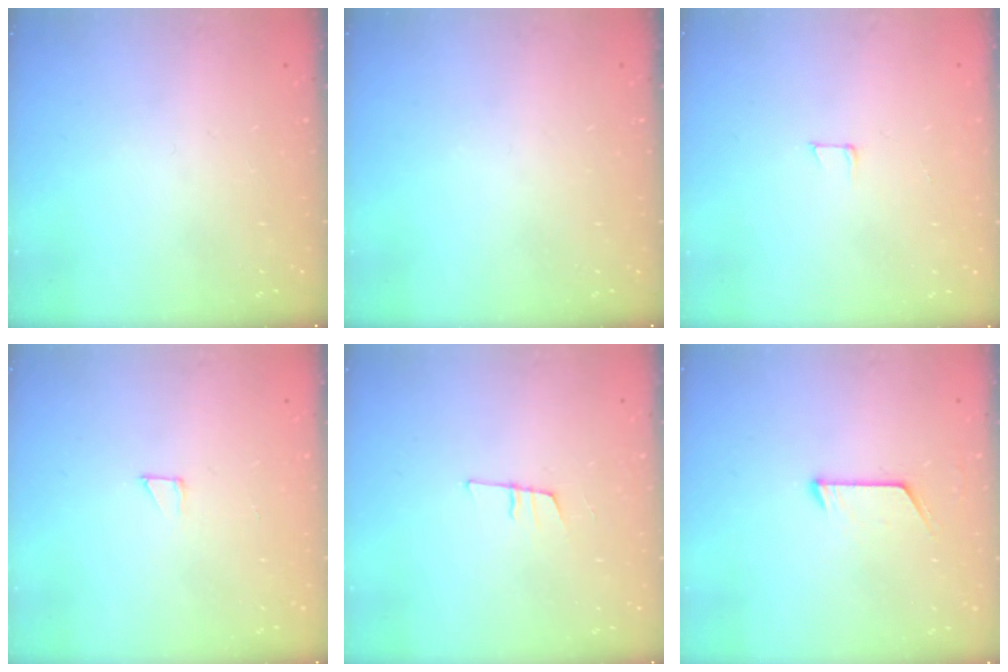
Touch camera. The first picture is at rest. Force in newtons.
{"total": 0.0}
{"total": 4.4, "press": 4.4, "slide": 0.3}
{"total": 2.1, "press": 2.1, "slide": 0.1}
{"total": 7.6, "press": 7.0, "slide": 3.0}
{"total": 6.3, "press": 6.3, "slide": 0.5}